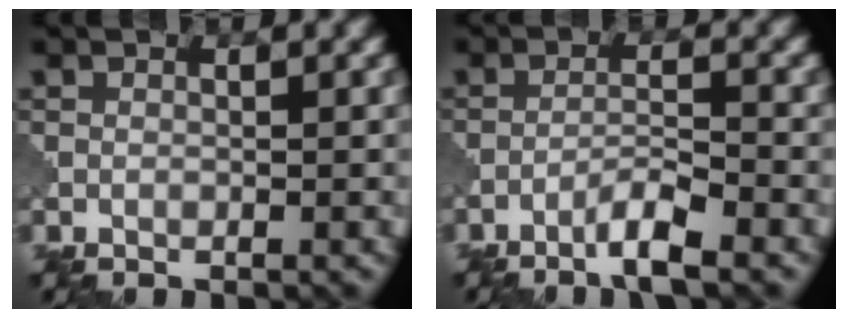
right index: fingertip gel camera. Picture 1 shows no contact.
{"total": 3.1, "force": [-2.2, 0.0, 2.2], "torque": [-0.038, 0.006, -0.050]}